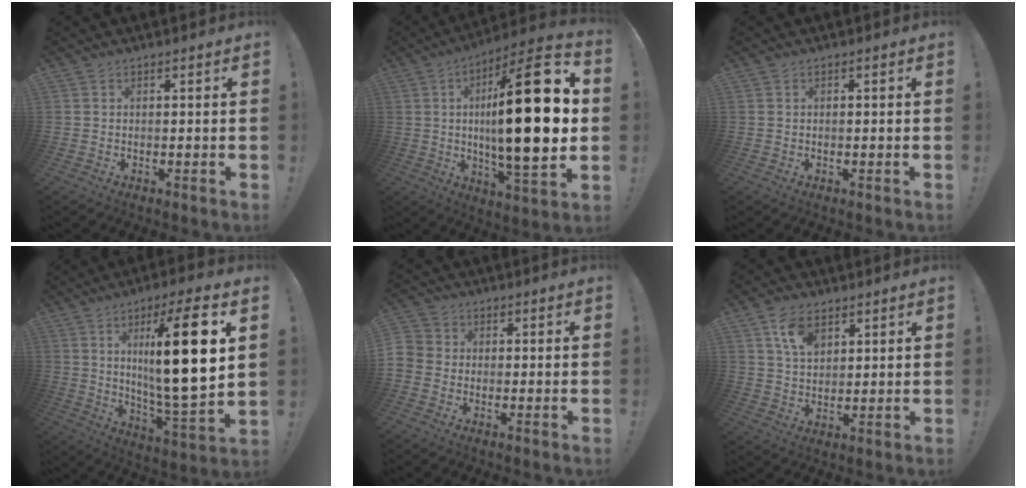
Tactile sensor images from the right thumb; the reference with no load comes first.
{"total": 29.8, "force": [2.7, 8.3, 28.5], "torque": [-0.465, -0.016, 0.031]}
{"total": 0.0}
{"total": 22.0, "force": [5.8, 4.4, 20.7], "torque": [-0.336, -0.030, 0.072]}
{"total": 3.8, "force": [-1.6, 3.2, 1.0], "torque": [-0.026, 0.018, -0.028]}
{"total": 8.1, "force": [4.4, 5.0, 4.5], "torque": [-0.076, -0.012, 0.083]}